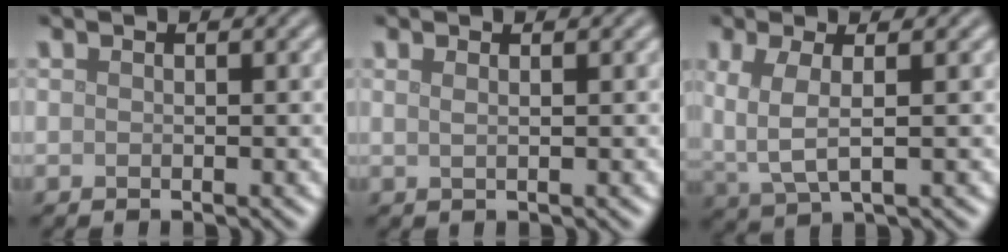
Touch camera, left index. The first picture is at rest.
{"total": 1.4, "force": [0.7, 0.7, 1.0], "torque": [-0.006, -0.002, -0.001]}
{"total": 3.4, "force": [0.6, 1.1, 3.1], "torque": [-0.074, -0.006, 0.013]}